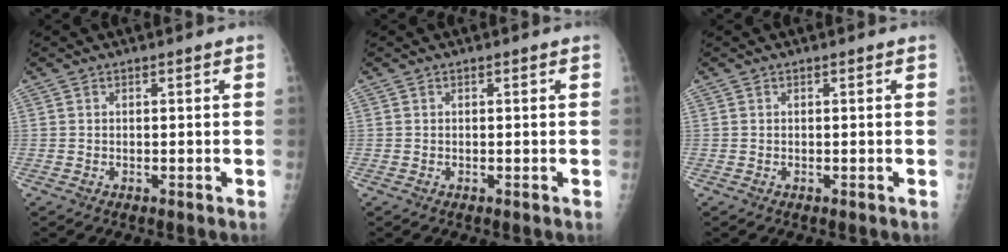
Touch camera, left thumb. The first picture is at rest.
{"total": 0.0}
{"total": 0.0}